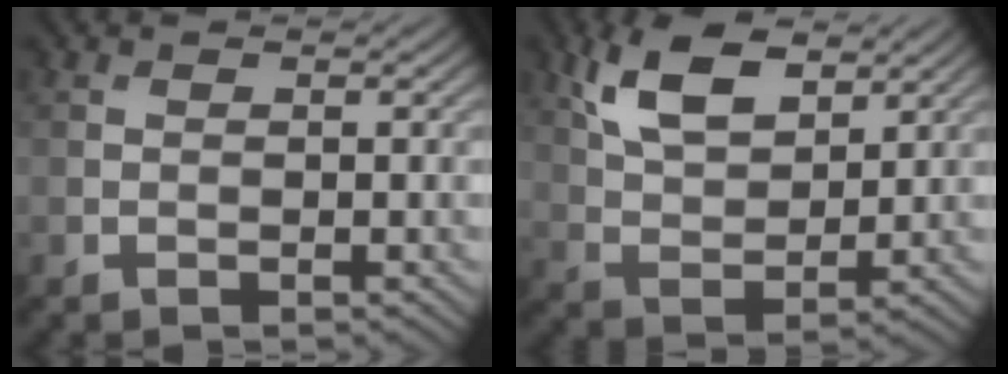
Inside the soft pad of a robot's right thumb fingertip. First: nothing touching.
{"total": 8.8, "force": [4.8, 4.2, 6.0], "torque": [-0.138, 0.005, 0.096]}